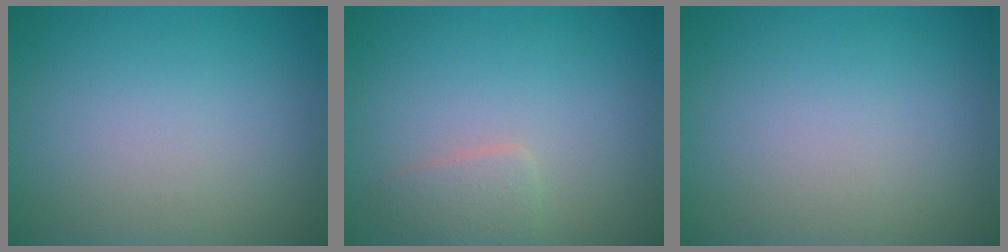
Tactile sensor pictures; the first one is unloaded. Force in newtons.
{"total": 1.7, "press": 1.7, "slide": 0.1}
{"total": 0.0}